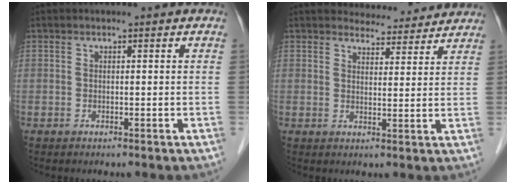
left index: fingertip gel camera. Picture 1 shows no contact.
{"total": 7.6, "force": [7.3, 1.8, 0.7], "torque": [-0.001, 0.003, 0.084]}